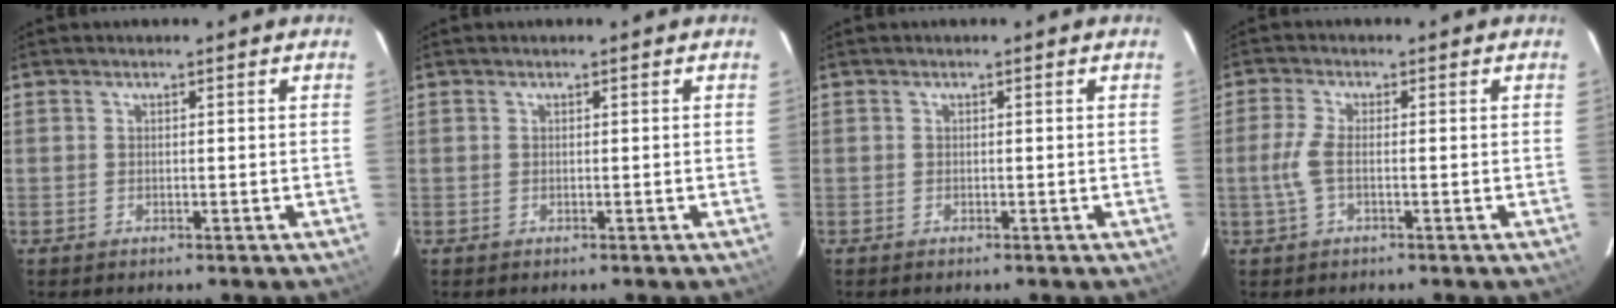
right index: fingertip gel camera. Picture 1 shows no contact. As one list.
[{"total": 0.0}, {"total": 0.0}, {"total": 3.9, "force": [-1.0, 1.0, 3.6], "torque": [-0.088, 0.002, -0.018]}]